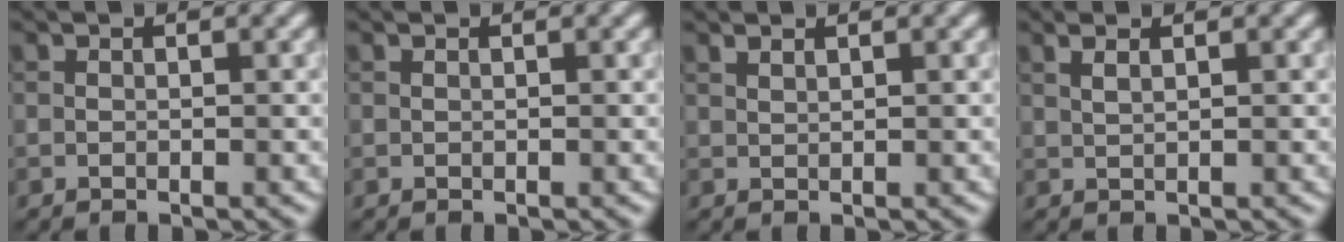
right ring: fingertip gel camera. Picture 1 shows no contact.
{"total": 0.0}
{"total": 0.8, "force": [0.7, 0.1, 0.3], "torque": [-0.004, -0.002, 0.013]}
{"total": 1.5, "force": [0.9, 0.6, 1.0], "torque": [-0.011, 0.001, 0.014]}